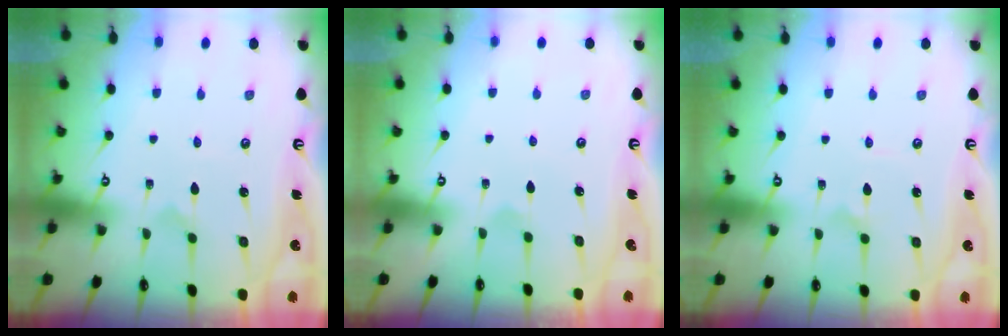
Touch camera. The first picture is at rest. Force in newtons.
{"total": 2.5, "press": 2.5, "slide": 0.1}
{"total": 1.1, "press": 1.0, "slide": 0.2}